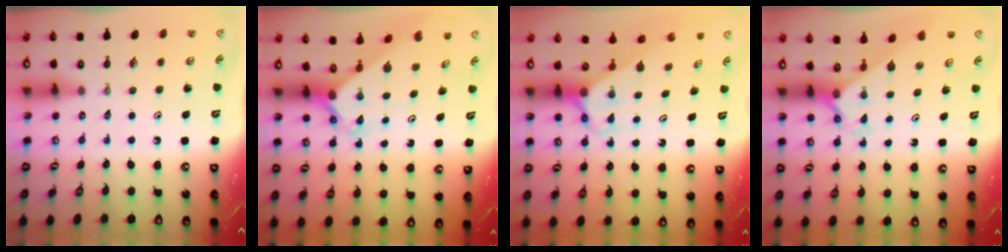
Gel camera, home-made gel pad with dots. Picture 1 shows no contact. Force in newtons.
{"total": 2.7, "press": 2.6, "slide": 0.3}
{"total": 2.6, "press": 2.6, "slide": 0.1}
{"total": 2.1, "press": 2.1, "slide": 0.2}